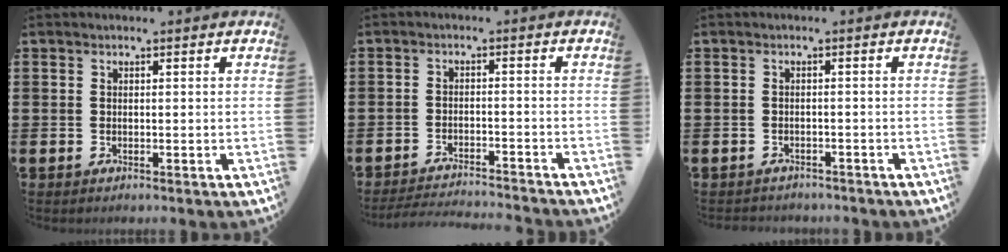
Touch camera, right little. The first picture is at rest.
{"total": 2.7, "force": [-2.7, -0.2, 0.2], "torque": [-0.003, 0.003, -0.057]}
{"total": 1.0, "force": [-1.0, 0.2, -0.1], "torque": [-0.001, 0.001, -0.022]}